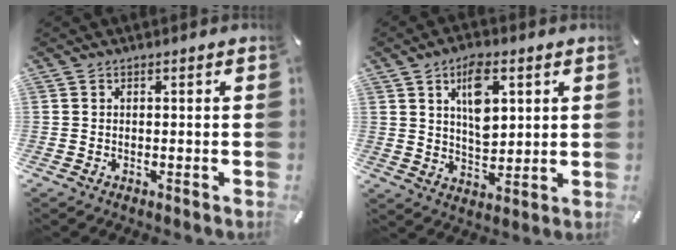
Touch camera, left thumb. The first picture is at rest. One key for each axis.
{"total": 10.0, "fx": 4.1, "fy": 5.8, "fz": 7.1, "tx": -0.110, "ty": -0.008, "tz": 0.069}